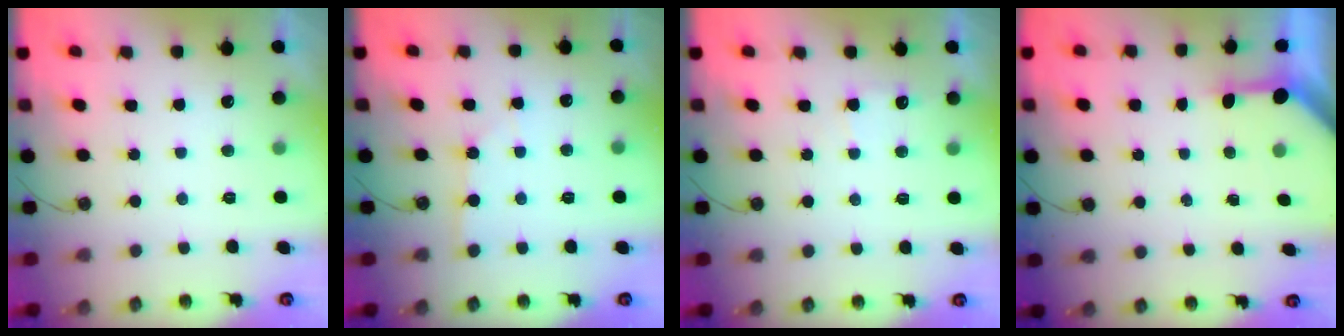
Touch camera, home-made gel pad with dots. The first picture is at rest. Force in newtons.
{"total": 1.0, "press": 1.0, "slide": 0.2}
{"total": 5.2, "press": 5.2, "slide": 0.6}
{"total": 3.2, "press": 3.2, "slide": 0.3}